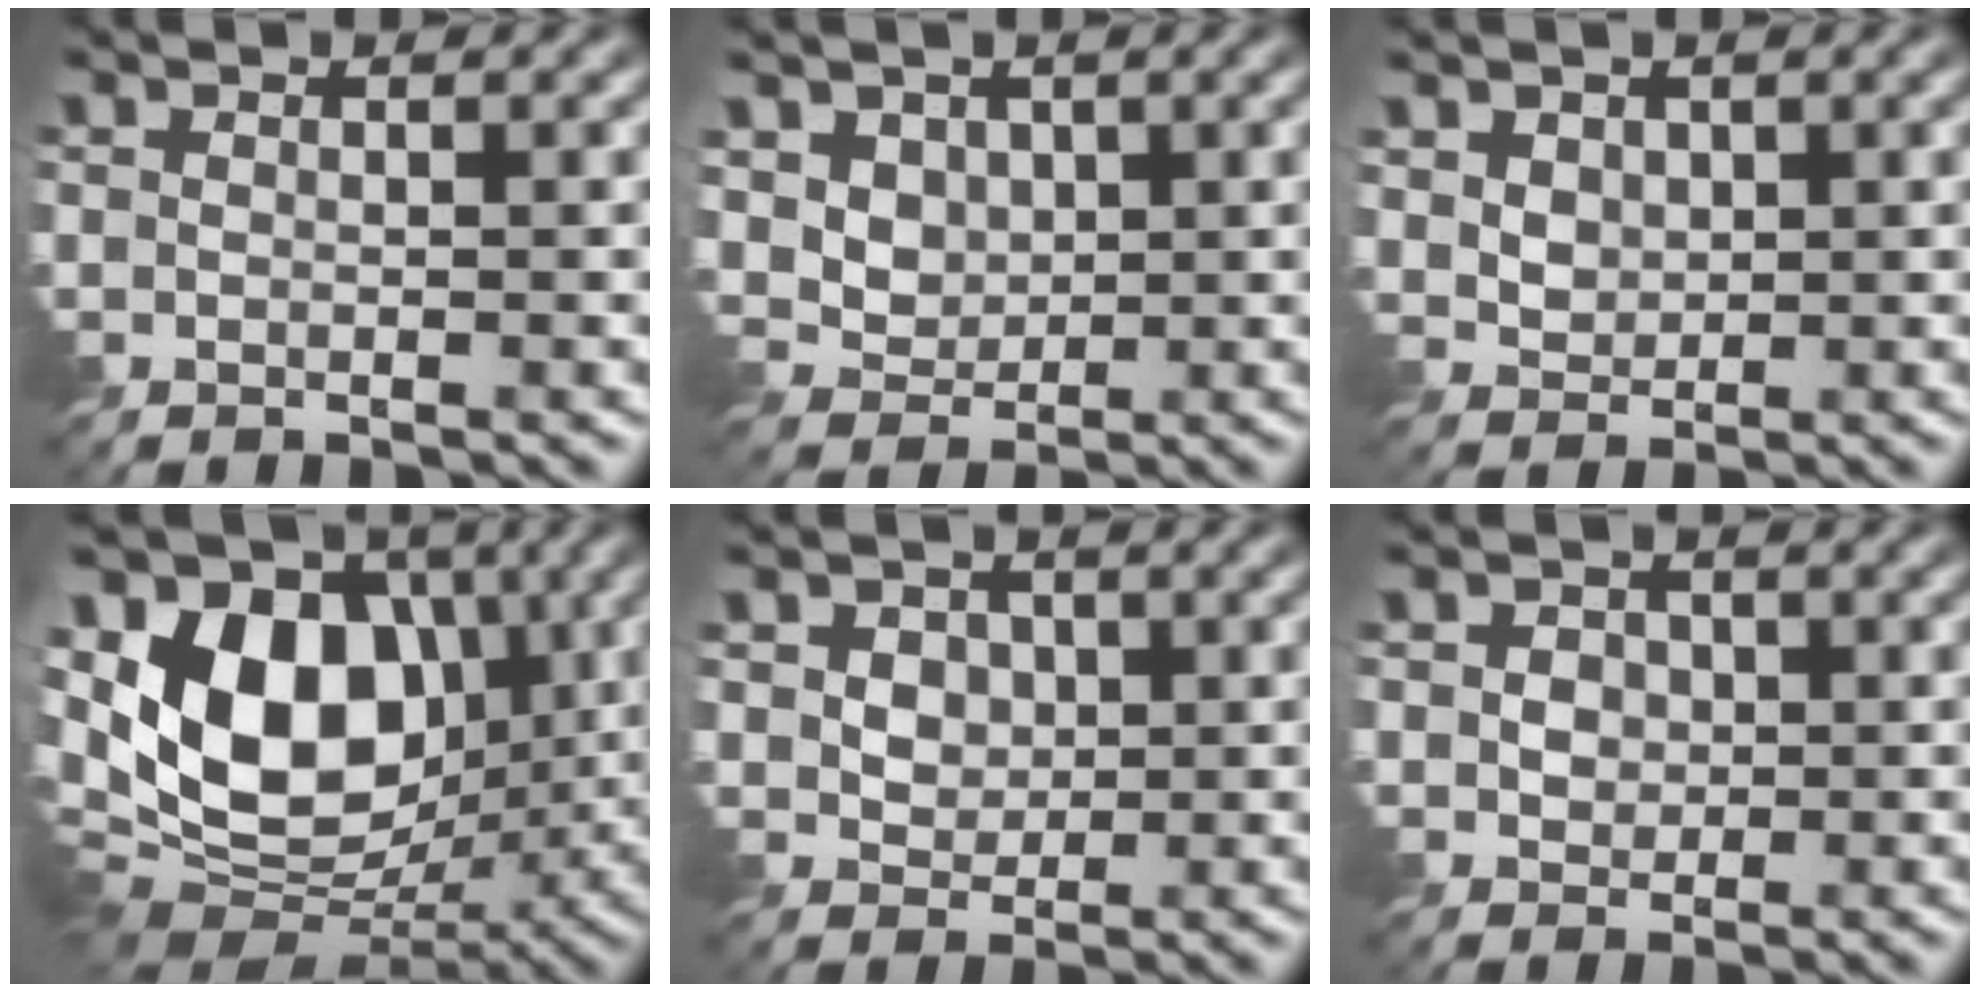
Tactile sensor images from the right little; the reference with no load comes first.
{"total": 3.9, "force": [1.6, 3.1, 1.8], "torque": [-0.060, -0.009, 0.046]}
{"total": 2.4, "force": [1.1, 1.8, 1.2], "torque": [-0.045, -0.003, 0.034]}
{"total": 12.5, "force": [1.7, 8.4, 9.2], "torque": [-0.159, 0.005, 0.015]}
{"total": 3.0, "force": [0.8, 2.5, 1.6], "torque": [-0.039, 0.001, 0.017]}
{"total": 2.1, "force": [0.2, 1.8, 1.0], "torque": [-0.024, 0.003, 0.001]}